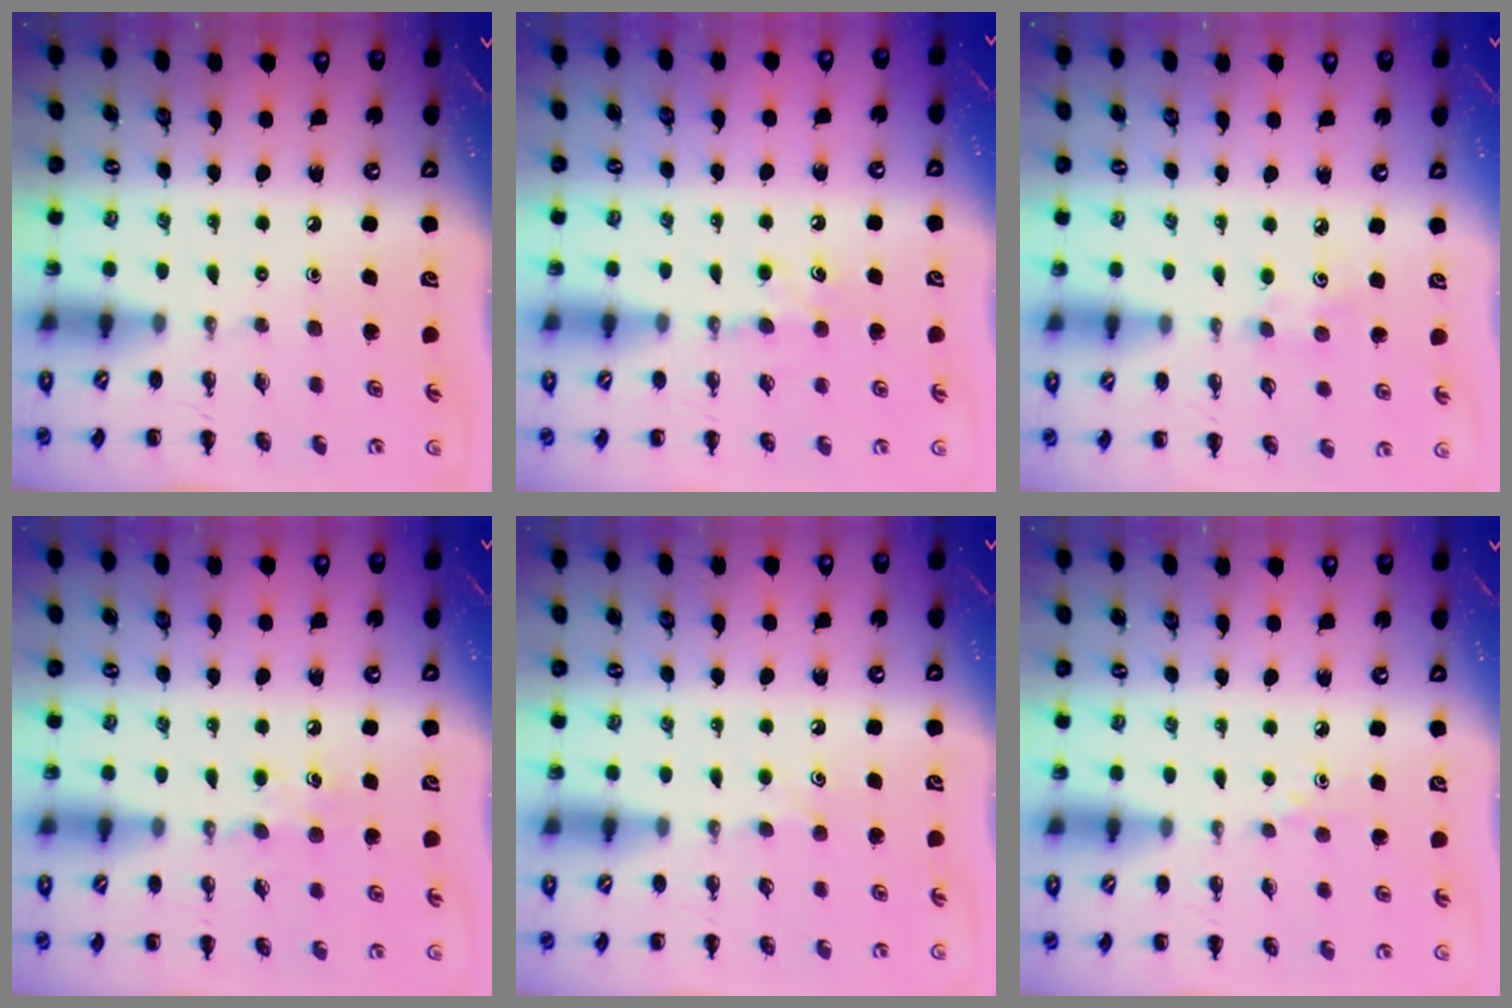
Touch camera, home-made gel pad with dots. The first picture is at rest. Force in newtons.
{"total": 6.2, "press": 6.0, "slide": 1.7}
{"total": 2.7, "press": 2.6, "slide": 0.8}
{"total": 5.9, "press": 5.7, "slide": 1.6}
{"total": 3.6, "press": 3.4, "slide": 1.2}
{"total": 3.0, "press": 2.7, "slide": 1.2}